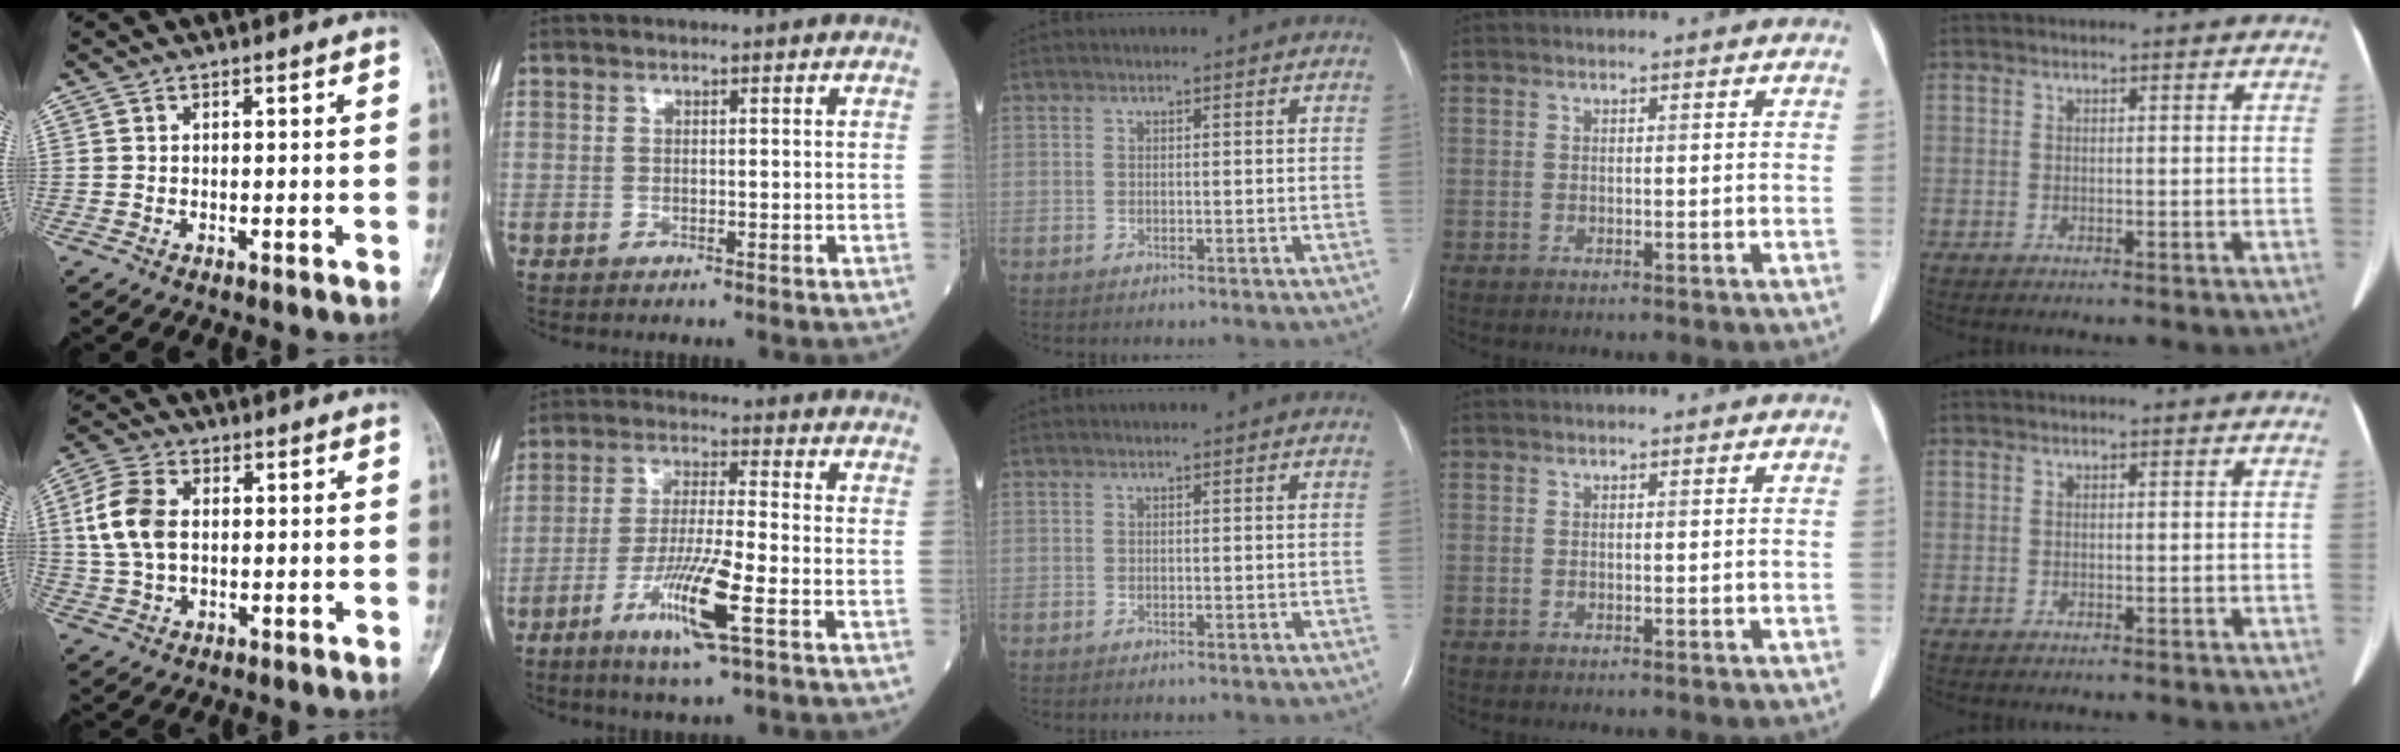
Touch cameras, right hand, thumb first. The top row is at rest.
{"thumb": {"total": 9.4, "force": [0.9, 6.2, 7.1], "torque": [-0.148, 0.010, 0.018]}, "index": {"total": 10.7, "force": [-4.8, 0.2, 9.6], "torque": [-0.186, -0.017, -0.090]}}